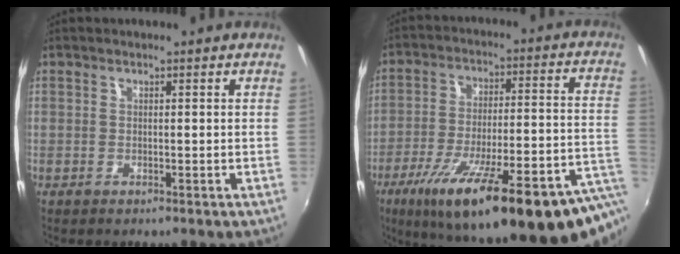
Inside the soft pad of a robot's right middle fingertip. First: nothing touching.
{"total": 29.8, "force": [-17.5, 4.8, 23.6], "torque": [-0.339, -0.047, -0.246]}